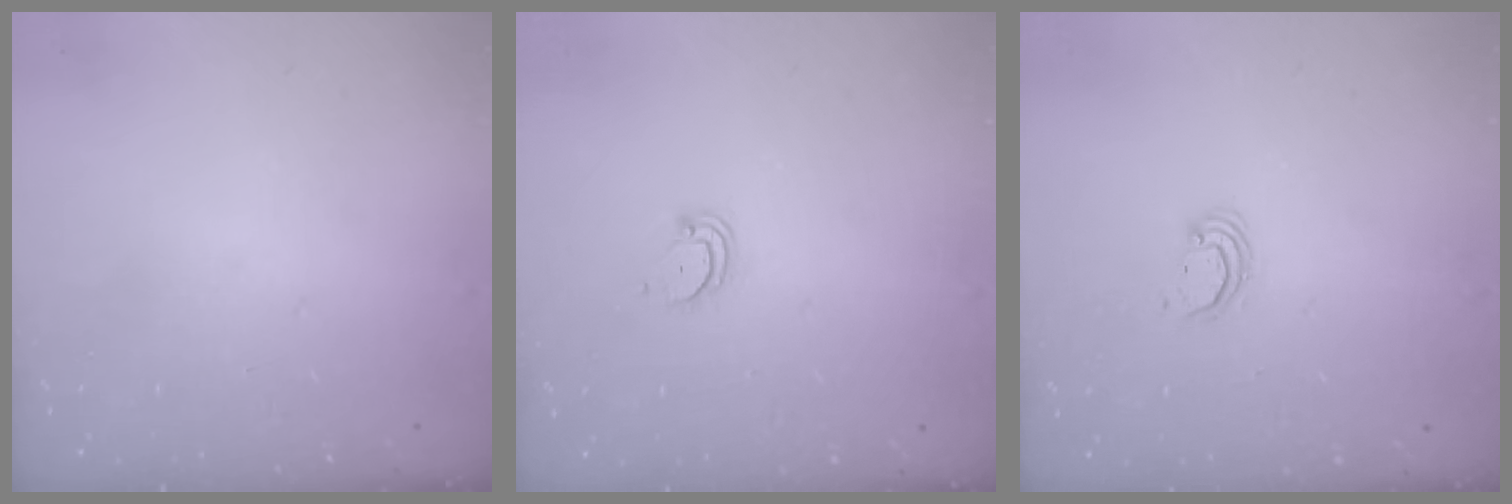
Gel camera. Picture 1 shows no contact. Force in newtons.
{"total": 2.7, "press": 2.7, "slide": 0.2}
{"total": 2.7, "press": 2.7, "slide": 0.1}